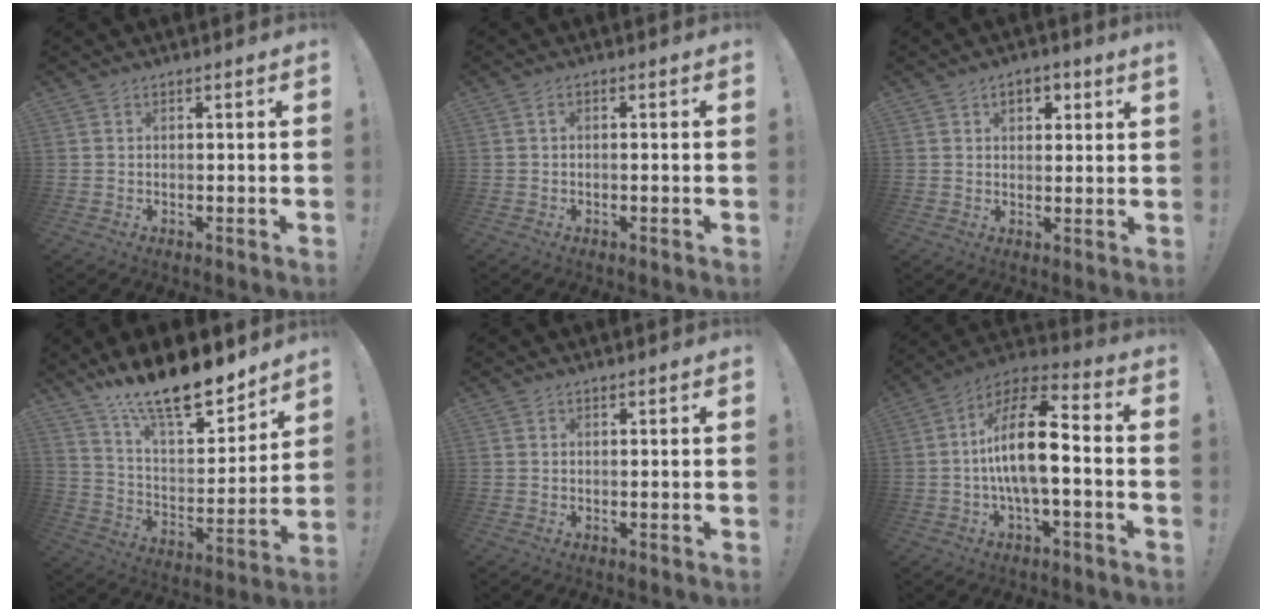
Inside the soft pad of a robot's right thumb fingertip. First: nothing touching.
{"total": 1.1, "force": [-0.8, 0.3, 0.8], "torque": [-0.016, 0.004, -0.013]}
{"total": 4.2, "force": [2.2, 2.1, 2.8], "torque": [-0.039, -0.001, 0.036]}
{"total": 18.5, "force": [15.1, 5.1, 9.3], "torque": [-0.156, -0.116, 0.264]}
{"total": 0.6, "force": [0.6, 0.0, -0.1], "torque": [0.009, -0.002, 0.010]}
{"total": 16.8, "force": [-1.3, 6.2, 15.5], "torque": [-0.269, 0.012, -0.027]}